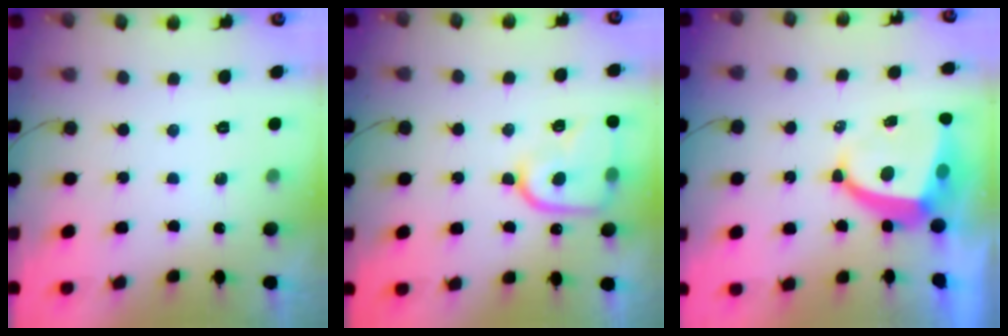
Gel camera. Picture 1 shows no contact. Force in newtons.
{"total": 13.5, "press": 13.5, "slide": 1.3}
{"total": 7.8, "press": 7.7, "slide": 1.0}